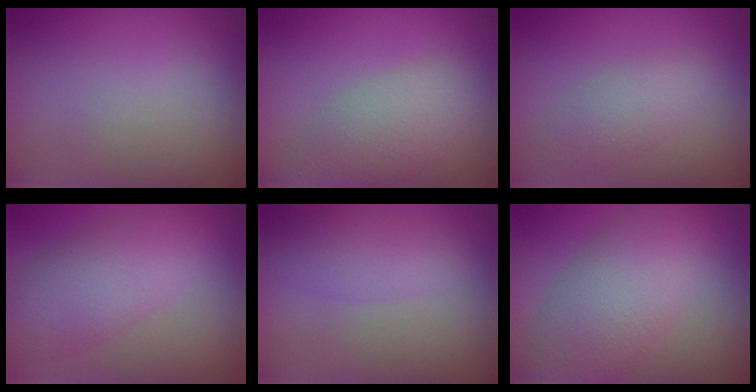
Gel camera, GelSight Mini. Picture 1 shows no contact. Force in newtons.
{"total": 4.0, "press": 4.0, "slide": 0.2}
{"total": 2.8, "press": 2.8, "slide": 0.1}
{"total": 5.7, "press": 5.7, "slide": 0.2}
{"total": 2.4, "press": 2.4, "slide": 0.3}
{"total": 6.8, "press": 6.8, "slide": 0.2}